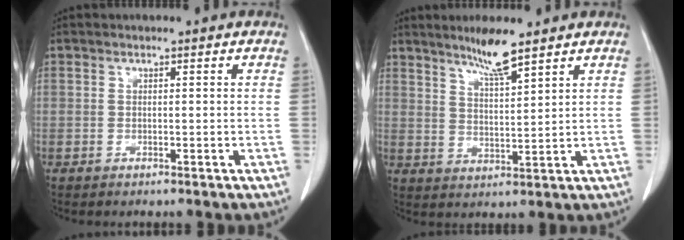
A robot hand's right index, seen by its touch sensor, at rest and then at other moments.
{"total": 5.9, "force": [4.6, -0.2, 3.7], "torque": [-0.071, -0.007, 0.086]}